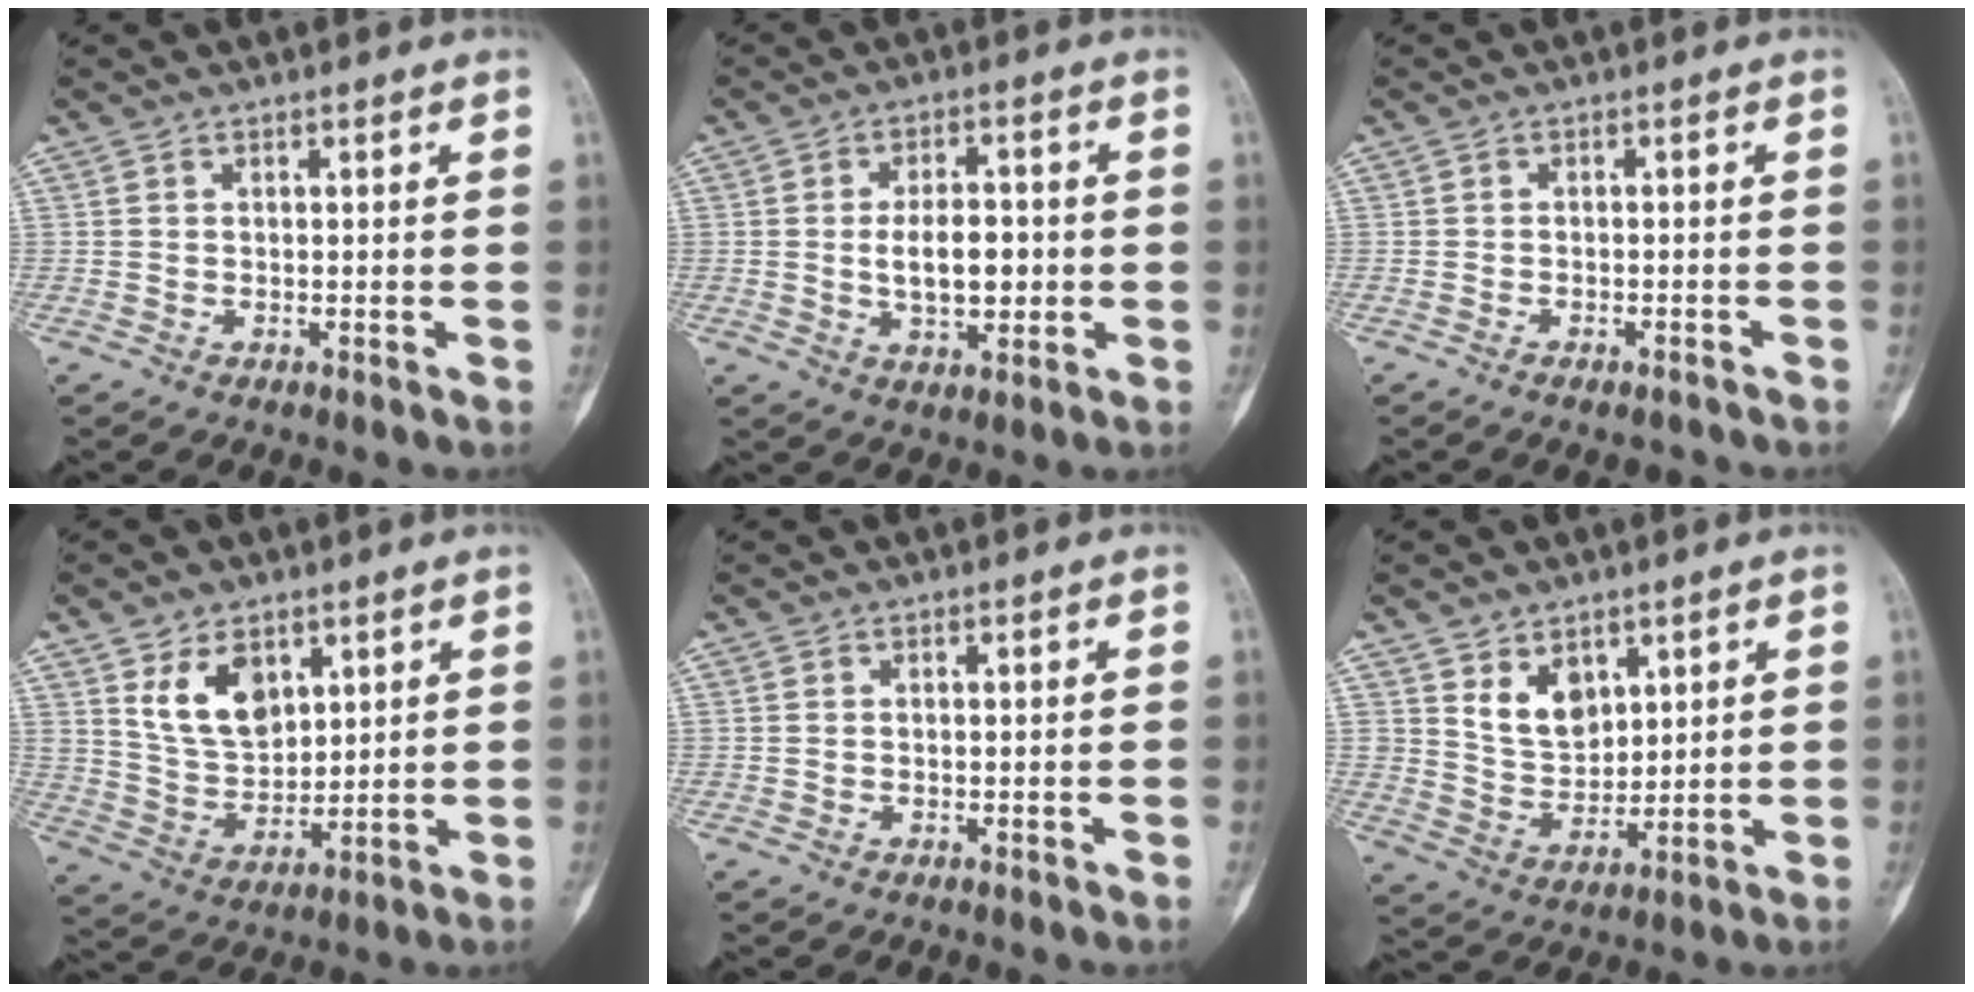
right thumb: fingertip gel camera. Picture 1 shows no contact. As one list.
[{"total": 8.3, "force": [-0.5, 4.6, 6.8], "torque": [-0.093, 0.004, -0.006]}, {"total": 2.4, "force": [-2.0, 0.7, 1.2], "torque": [-0.019, 0.009, -0.024]}, {"total": 9.9, "force": [4.8, 6.3, 5.9], "torque": [-0.076, -0.031, 0.103]}, {"total": 0.0}, {"total": 7.7, "force": [4.0, 5.3, 3.9], "torque": [-0.037, -0.034, 0.085]}]